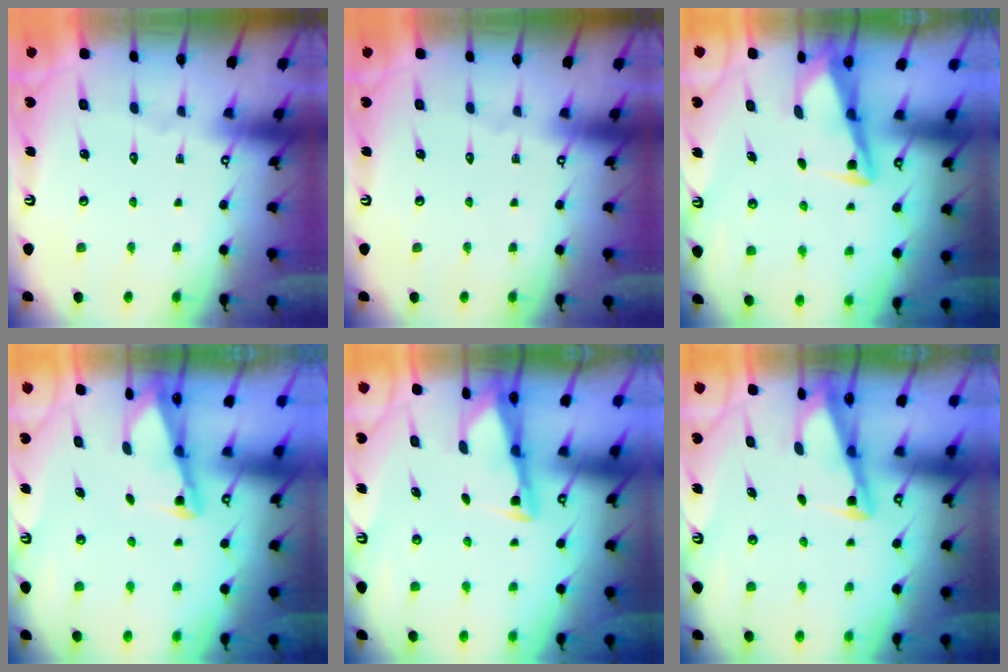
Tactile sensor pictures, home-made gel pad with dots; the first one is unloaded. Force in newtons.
{"total": 0.0}
{"total": 3.6, "press": 3.6, "slide": 0.4}
{"total": 2.2, "press": 2.2, "slide": 0.3}
{"total": 2.7, "press": 2.7, "slide": 0.1}
{"total": 2.9, "press": 2.8, "slide": 0.3}